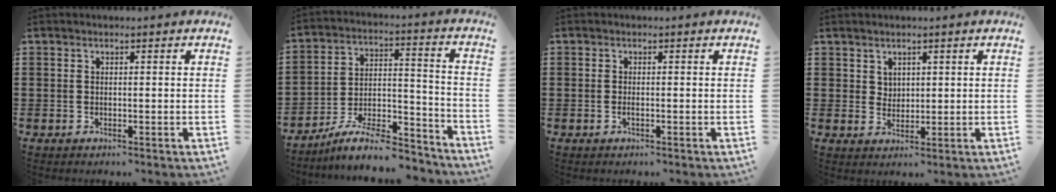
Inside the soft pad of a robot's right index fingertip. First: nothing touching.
{"total": 9.9, "force": [-8.6, 2.1, 4.4], "torque": [-0.072, 0.021, -0.164]}
{"total": 0.6, "force": [-0.2, 0.1, 0.6], "torque": [-0.011, -0.006, -0.003]}
{"total": 2.2, "force": [1.6, 1.5, 0.2], "torque": [-0.009, 0.006, 0.030]}